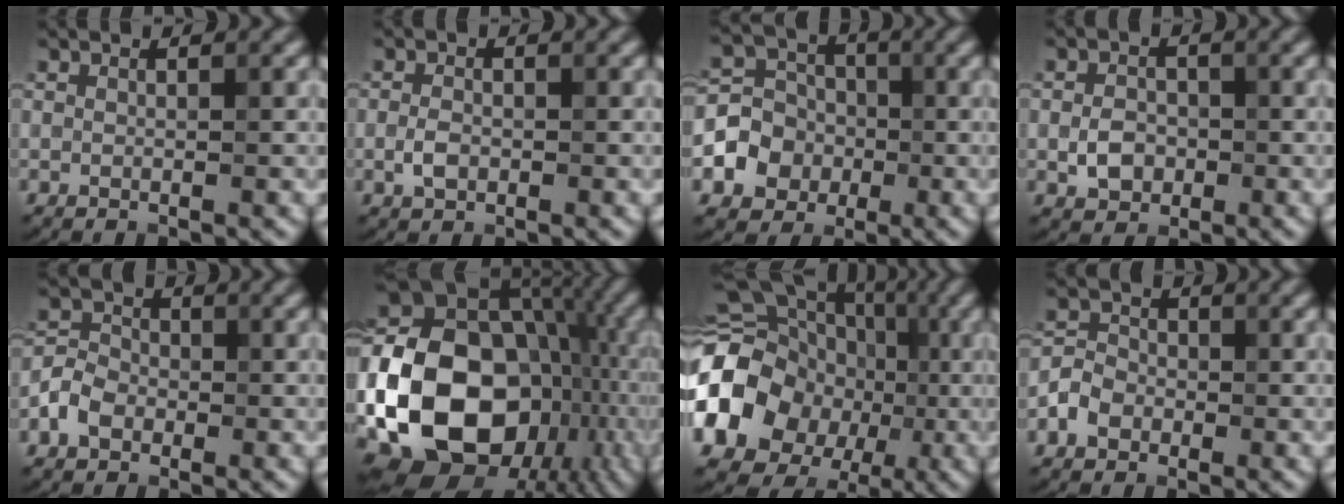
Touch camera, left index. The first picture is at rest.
{"total": 1.8, "force": [-0.4, 1.2, 1.3], "torque": [-0.026, 0.001, -0.011]}
{"total": 4.7, "force": [-1.4, 4.2, 1.5], "torque": [-0.022, 0.007, -0.035]}
{"total": 2.7, "force": [-0.7, 2.1, 1.5], "torque": [-0.025, -0.001, -0.017]}
{"total": 3.2, "force": [-1.3, 2.5, 1.5], "torque": [-0.030, 0.005, -0.033]}
{"total": 21.2, "force": [-3.8, 16.5, 12.9], "torque": [-0.234, -0.009, -0.067]}
{"total": 14.5, "force": [-2.4, 12.3, 7.2], "torque": [-0.124, -0.014, -0.060]}
{"total": 2.9, "force": [-1.2, 2.4, 1.2], "torque": [-0.020, 0.004, -0.028]}